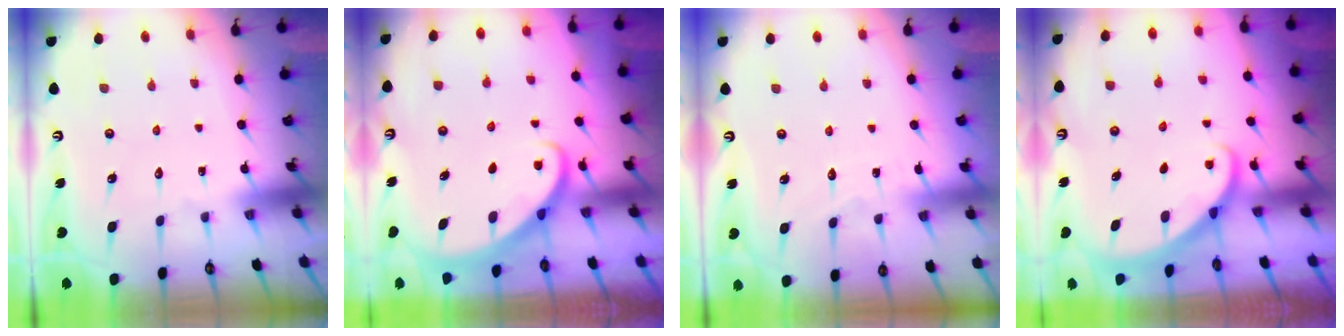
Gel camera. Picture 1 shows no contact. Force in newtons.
{"total": 3.0, "press": 3.0, "slide": 0.2}
{"total": 2.5, "press": 2.5, "slide": 0.4}
{"total": 1.8, "press": 1.8, "slide": 0.1}